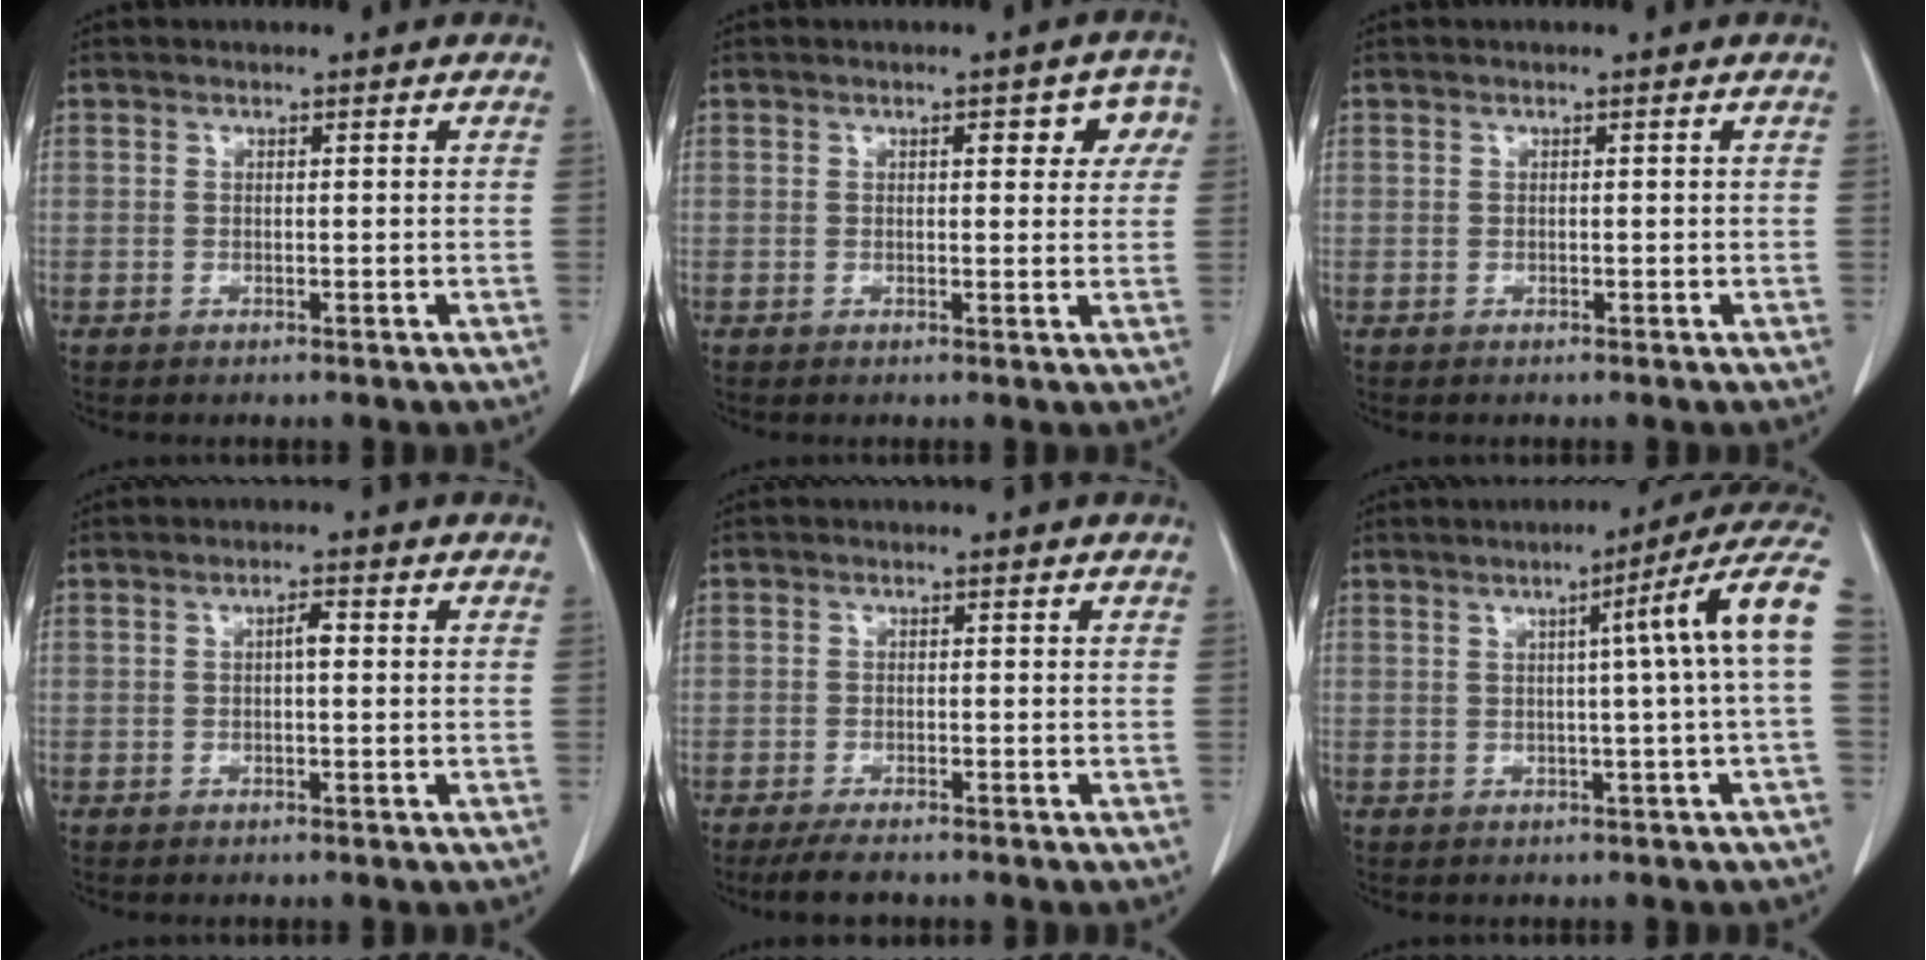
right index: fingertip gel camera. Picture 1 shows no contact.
{"total": 5.4, "force": [1.9, 2.4, 4.4], "torque": [-0.035, 0.016, 0.017]}
{"total": 0.0}
{"total": 1.6, "force": [0.1, 0.4, 1.6], "torque": [-0.027, 0.004, 0.002]}
{"total": 2.9, "force": [-2.4, 0.9, 1.3], "torque": [-0.030, -0.006, -0.039]}
{"total": 10.1, "force": [1.6, -1.5, 9.9], "torque": [-0.114, 0.025, 0.013]}